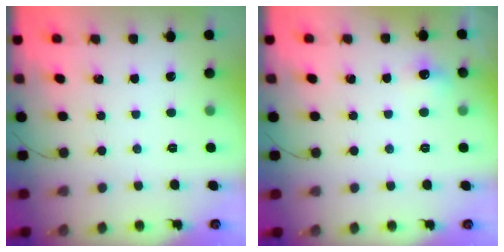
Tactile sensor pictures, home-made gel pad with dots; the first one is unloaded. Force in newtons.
{"total": 5.7, "press": 5.5, "slide": 1.3}